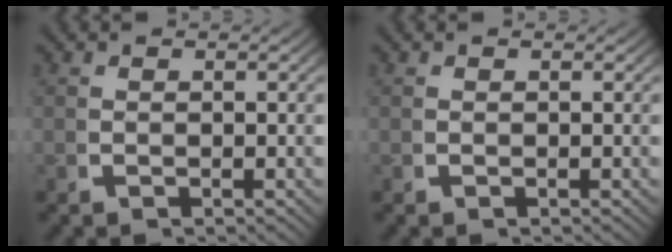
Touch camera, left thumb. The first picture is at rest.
{"total": 0.0}